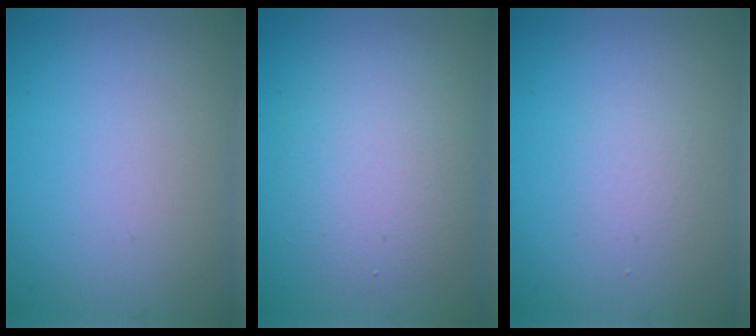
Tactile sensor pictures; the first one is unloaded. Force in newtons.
{"total": 4.6, "press": 4.6, "slide": 0.1}
{"total": 1.2, "press": 1.2, "slide": 0.0}